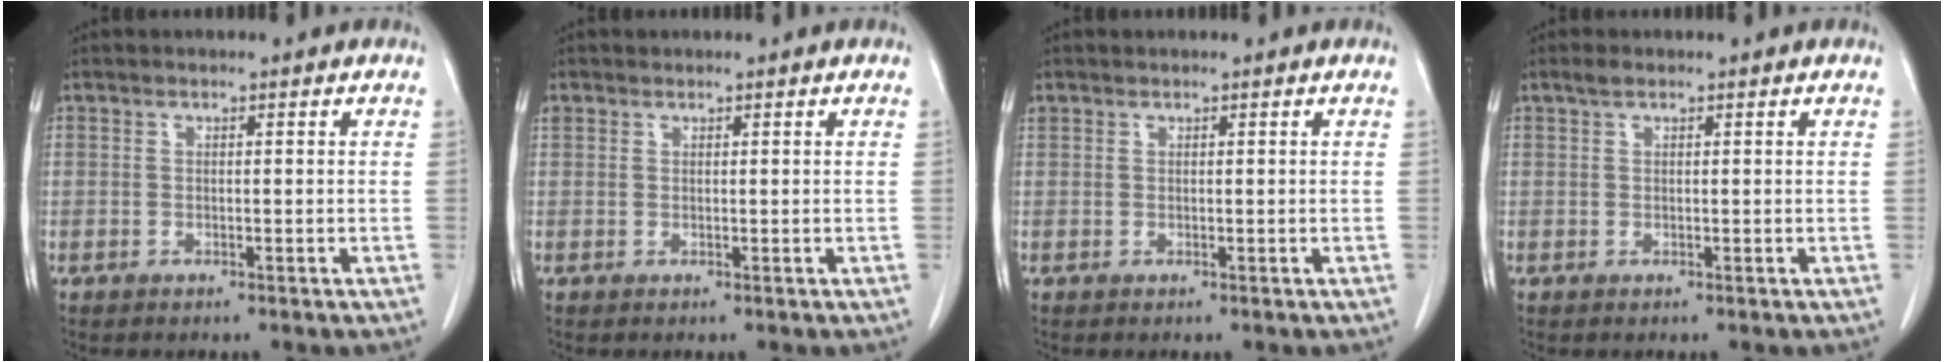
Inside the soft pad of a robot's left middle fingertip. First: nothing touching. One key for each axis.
{"total": 1.1, "fx": 0.8, "fy": 0.7, "fz": 0.1, "tx": -0.002, "ty": 0.013, "tz": 0.014}
{"total": 0.6, "fx": 0.5, "fy": 0.2, "fz": 0.0, "tx": -0.006, "ty": 0.012, "tz": 0.013}
{"total": 1.1, "fx": 0.8, "fy": 0.3, "fz": 0.6, "tx": -0.017, "ty": 0.009, "tz": 0.016}